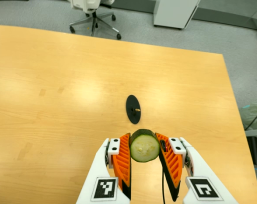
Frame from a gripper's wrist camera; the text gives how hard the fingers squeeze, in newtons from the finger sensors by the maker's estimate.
{"total": 10.9, "left": 9.7, "right": 12.1}